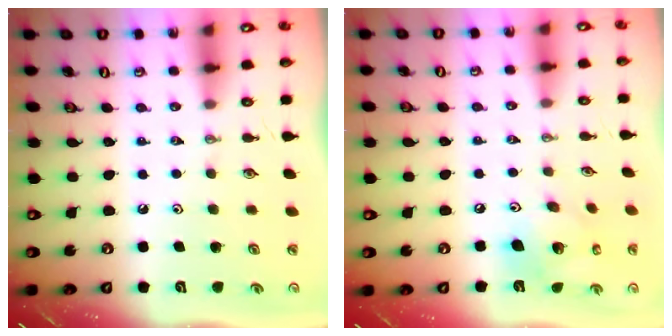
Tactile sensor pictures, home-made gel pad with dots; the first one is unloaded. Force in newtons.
{"total": 15.3, "press": 15.1, "slide": 2.1}